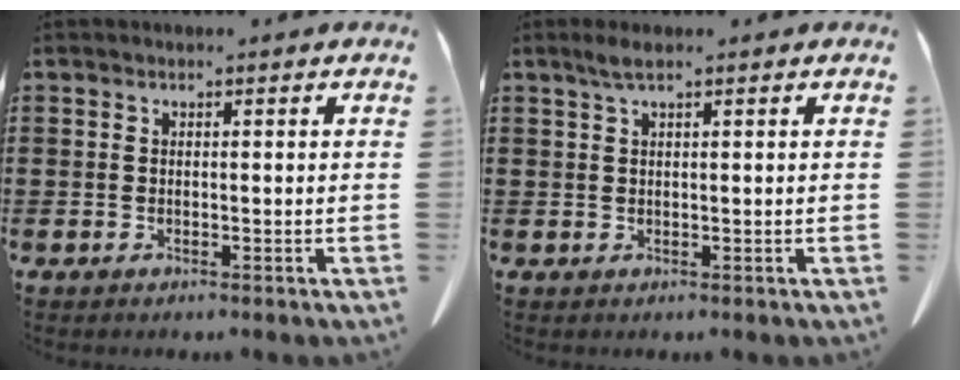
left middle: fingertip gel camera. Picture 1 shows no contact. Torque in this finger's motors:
{"motor_torque": [0.42, -0.07, 0.01, 0.04]}